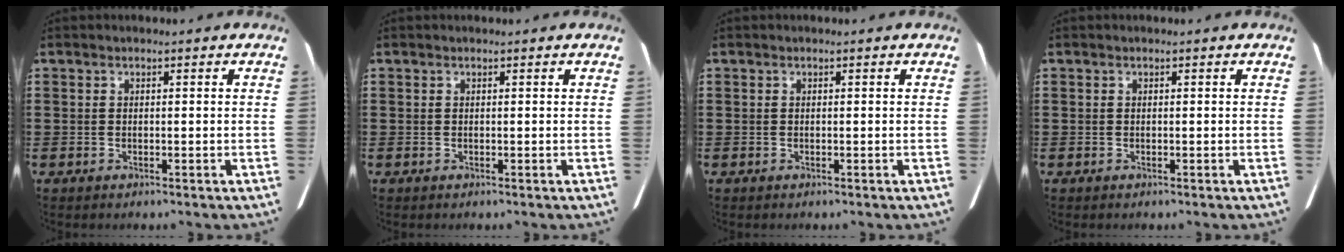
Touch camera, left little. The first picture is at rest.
{"total": 0.0}
{"total": 0.0}
{"total": 0.0}